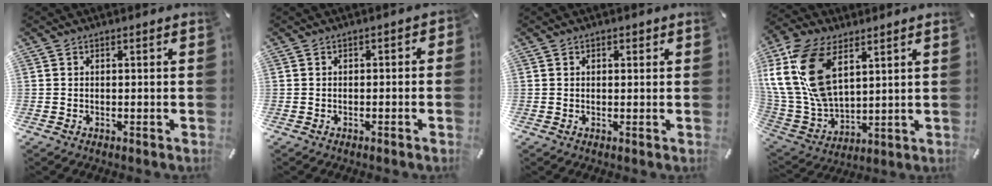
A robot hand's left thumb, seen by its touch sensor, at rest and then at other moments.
{"total": 1.4, "force": [-1.0, 0.8, 0.7], "torque": [-0.012, 0.005, -0.020]}
{"total": 0.9, "force": [0.3, 0.8, 0.4], "torque": [0.000, 0.002, 0.002]}
{"total": 20.0, "force": [8.2, 12.1, 13.7], "torque": [-0.337, -0.033, 0.144]}